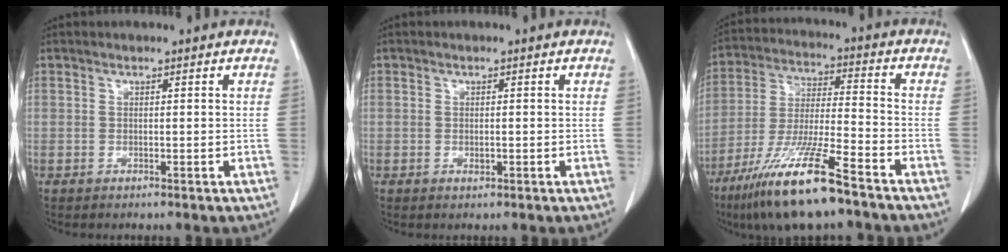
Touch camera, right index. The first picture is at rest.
{"total": 0.8, "force": [-0.1, 0.5, 0.6], "torque": [-0.013, -0.002, -0.001]}
{"total": 15.3, "force": [-10.2, 1.3, 11.4], "torque": [-0.238, -0.041, -0.192]}